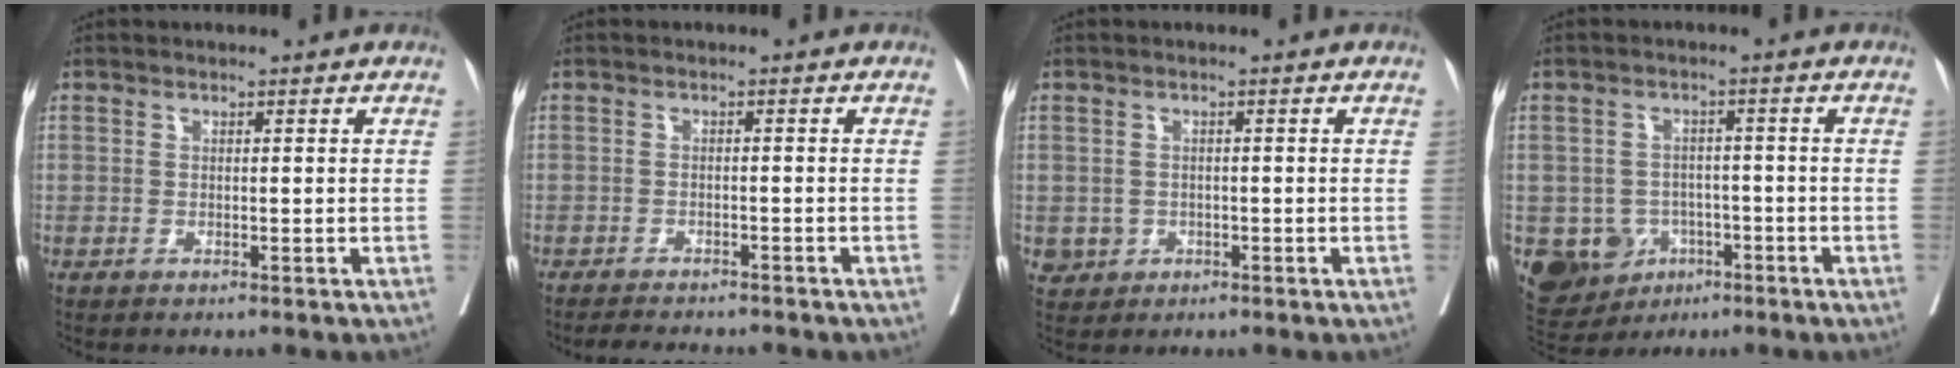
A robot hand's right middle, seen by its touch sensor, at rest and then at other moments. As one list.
[{"total": 6.4, "force": [-5.9, 1.3, 2.3], "torque": [-0.029, -0.005, -0.080]}, {"total": 2.5, "force": [-0.6, 2.3, 0.4], "torque": [0.001, 0.006, -0.003]}, {"total": 9.9, "force": [-3.8, 8.7, 2.8], "torque": [-0.065, 0.010, -0.048]}]